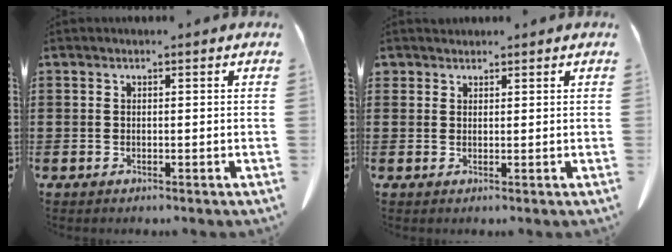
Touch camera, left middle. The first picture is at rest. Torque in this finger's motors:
{"motor_torque": [0.20, -0.18, 0.02, 0.01]}